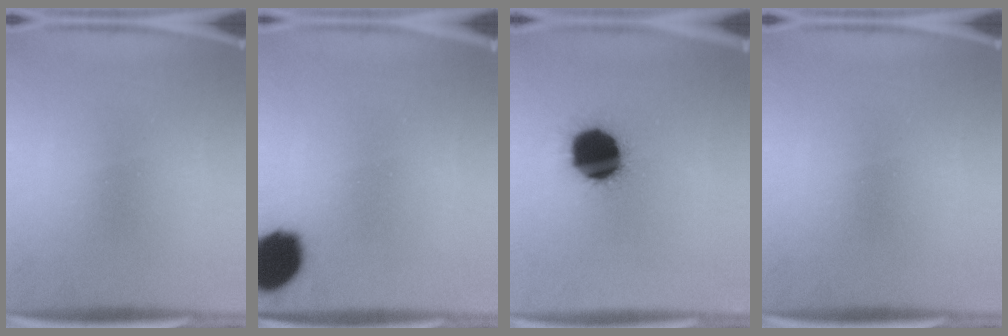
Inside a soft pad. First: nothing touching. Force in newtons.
{"total": 13.5}
{"total": 19.5}
{"total": 0.0}